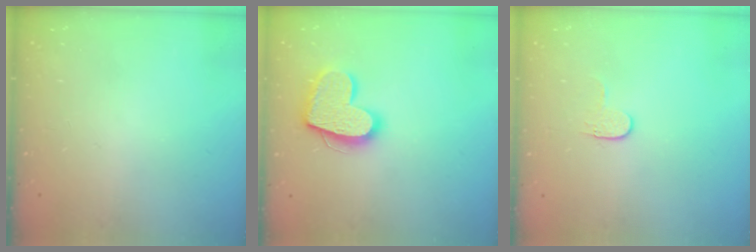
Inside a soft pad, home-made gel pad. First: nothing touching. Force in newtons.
{"total": 15.8, "press": 15.7, "slide": 1.4}
{"total": 3.9, "press": 3.9, "slide": 0.4}